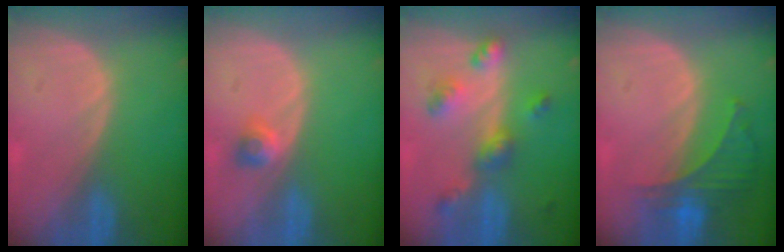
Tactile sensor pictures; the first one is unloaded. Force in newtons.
{"total": 2.4, "press": 2.1, "slide": 1.2}
{"total": 6.8, "press": 6.0, "slide": 3.2}
{"total": 6.3, "press": 5.9, "slide": 2.3}